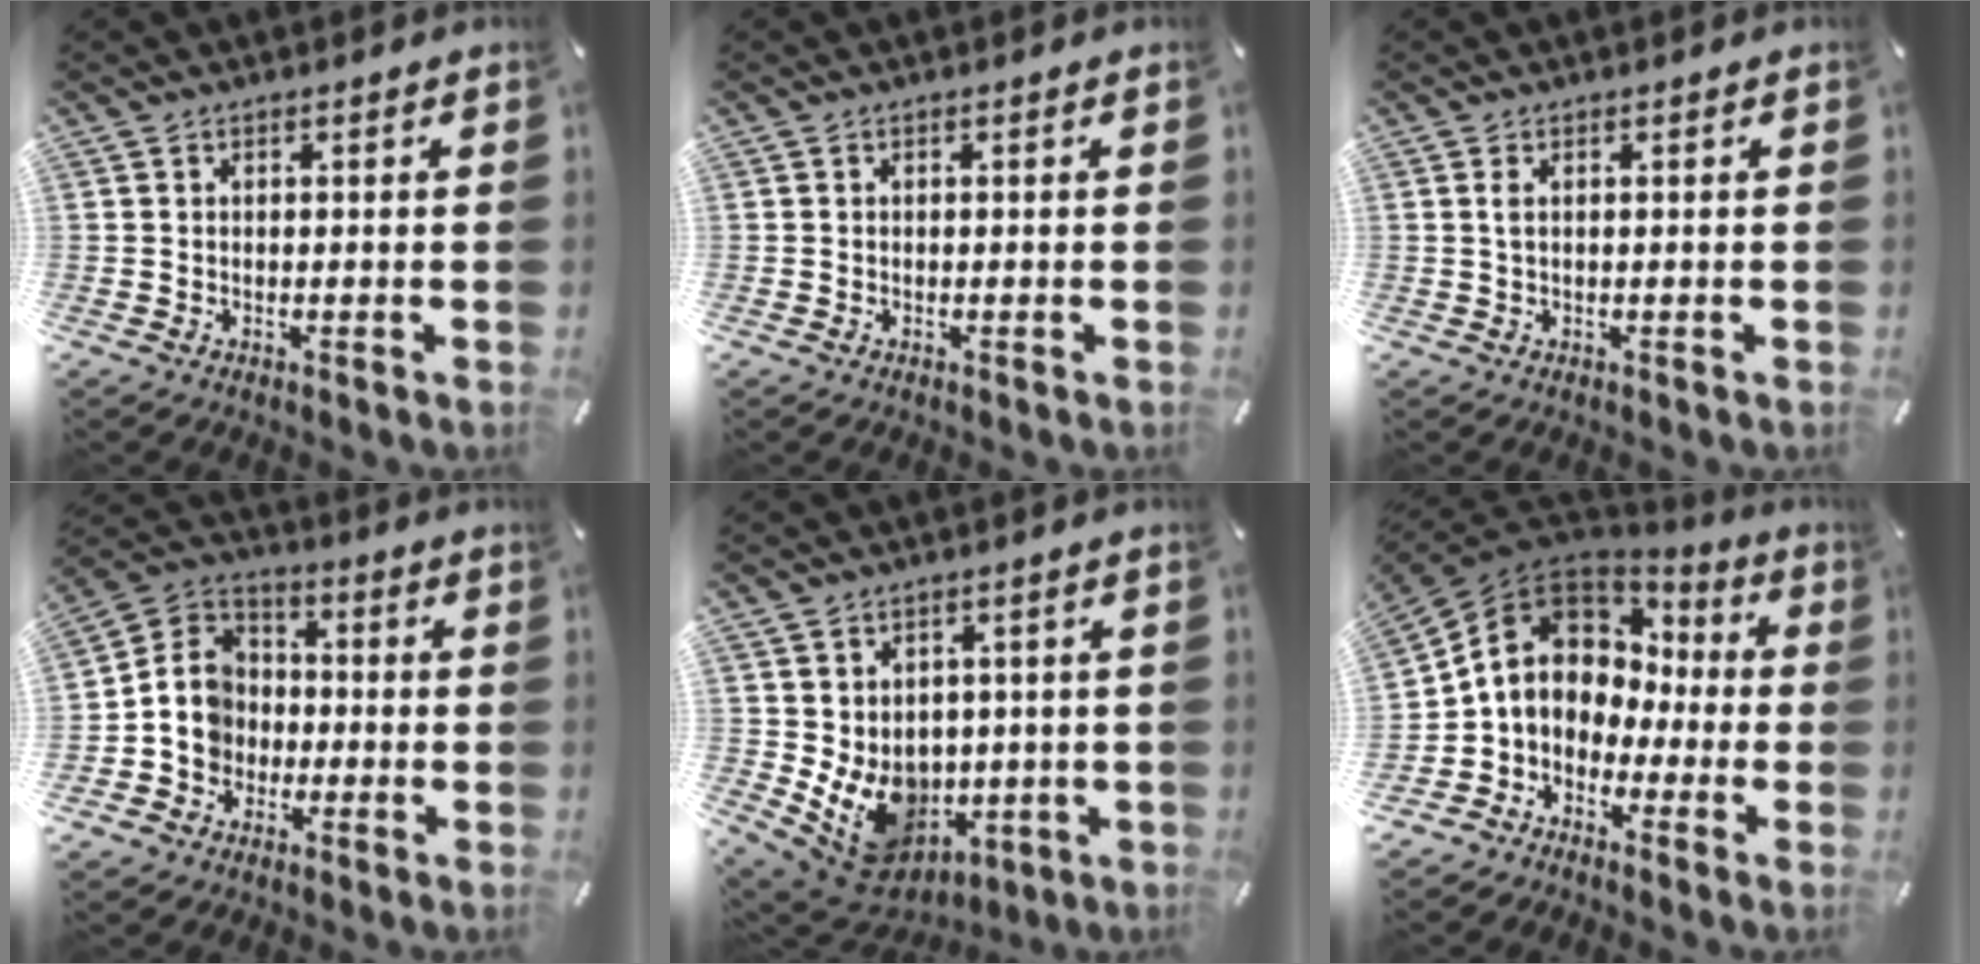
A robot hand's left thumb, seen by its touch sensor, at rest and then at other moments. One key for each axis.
{"total": 0.0}
{"total": 1.1, "fx": 0.2, "fy": 0.2, "fz": 1.1, "tx": -0.022, "ty": 0.001, "tz": 0.003}
{"total": 9.4, "fx": -2.7, "fy": 8.7, "fz": 2.6, "tx": -0.082, "ty": 0.026, "tz": -0.051}
{"total": 10.3, "fx": -0.3, "fy": 9.4, "fz": 4.3, "tx": -0.092, "ty": -0.026, "tz": 0.006}
{"total": 10.1, "fx": 0.5, "fy": 9.0, "fz": 4.6, "tx": -0.119, "ty": -0.002, "tz": 0.009}